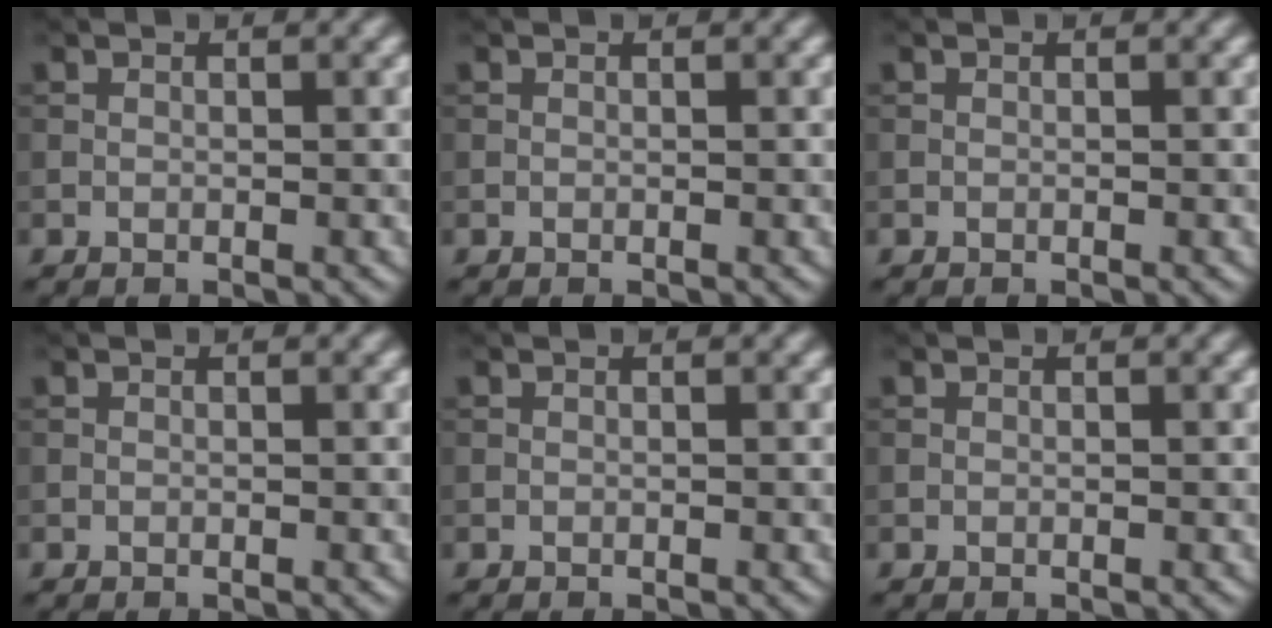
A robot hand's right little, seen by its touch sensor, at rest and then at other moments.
{"total": 0.0}
{"total": 0.0}
{"total": 0.0}
{"total": 0.0}
{"total": 0.0}